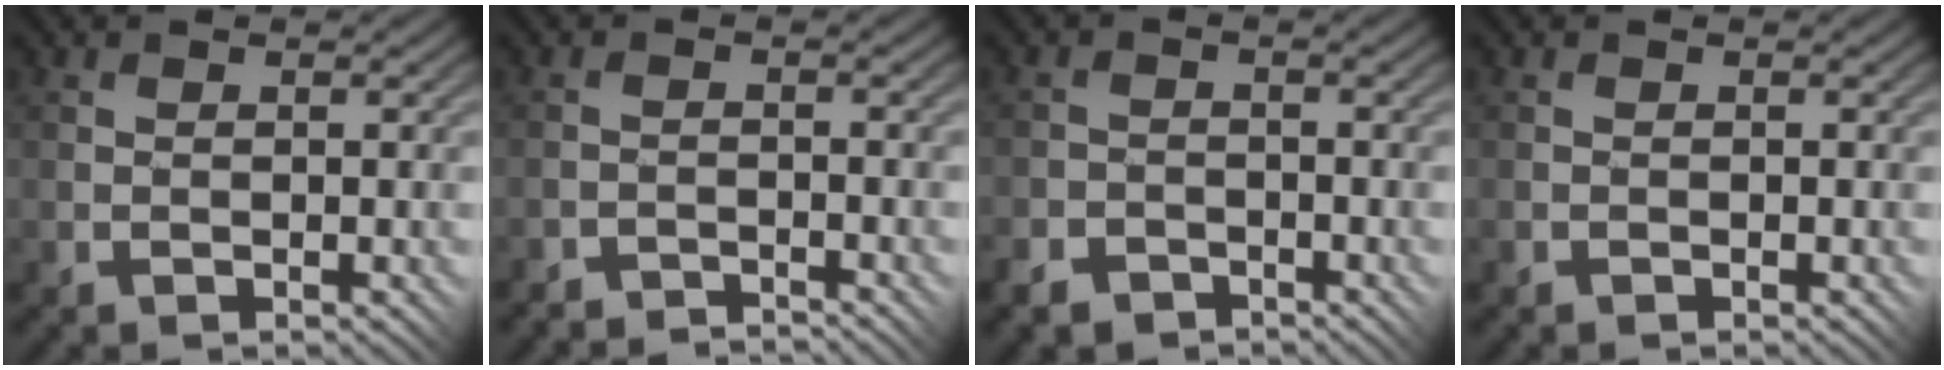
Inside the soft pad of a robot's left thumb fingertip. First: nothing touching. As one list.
[{"total": 2.5, "force": [-2.3, -0.7, -0.6], "torque": [0.016, 0.009, -0.049]}, {"total": 3.4, "force": [-2.8, 1.9, 0.5], "torque": [-0.004, 0.005, -0.054]}, {"total": 0.0}]